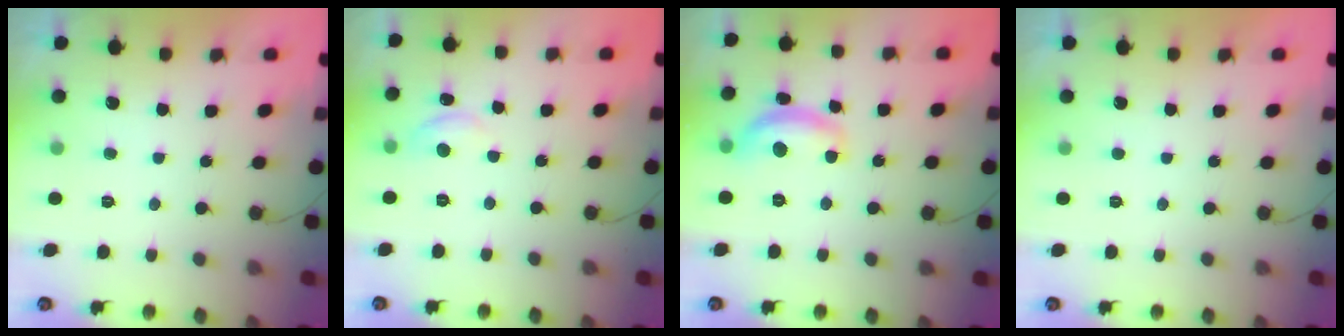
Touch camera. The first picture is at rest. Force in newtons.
{"total": 6.2, "press": 6.2, "slide": 0.6}
{"total": 12.0, "press": 11.9, "slide": 0.8}
{"total": 0.0}